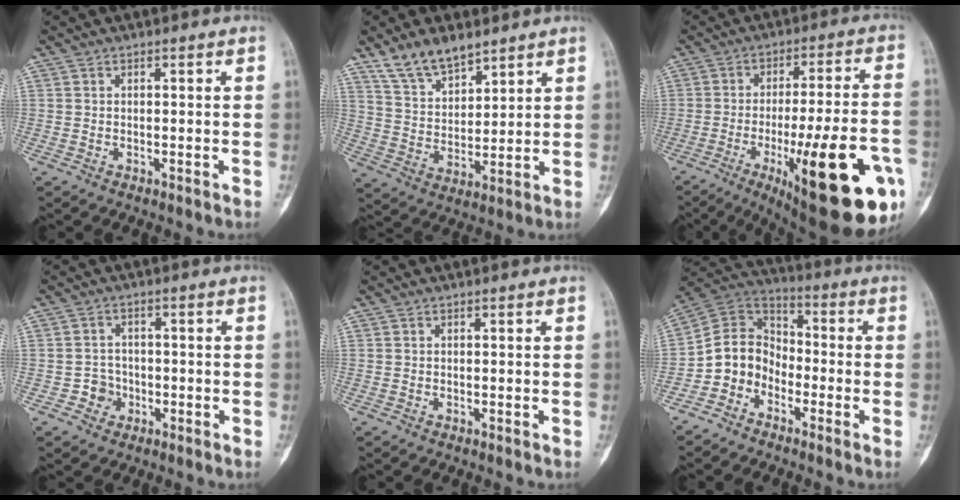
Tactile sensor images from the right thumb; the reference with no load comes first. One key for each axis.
{"total": 9.8, "fx": 7.5, "fy": 4.2, "fz": 4.7, "tx": -0.068, "ty": -0.042, "tz": 0.151}
{"total": 27.8, "fx": -10.1, "fy": 7.5, "fz": 24.8, "tx": -0.303, "ty": 0.020, "tz": -0.130}
{"total": 3.4, "fx": -1.3, "fy": 3.1, "fz": 0.5, "tx": 0.015, "ty": 0.014, "tz": -0.026}
{"total": 0.0}
{"total": 10.2, "fx": -4.1, "fy": 8.4, "fz": 4.1, "tx": -0.049, "ty": 0.067, "tz": -0.094}